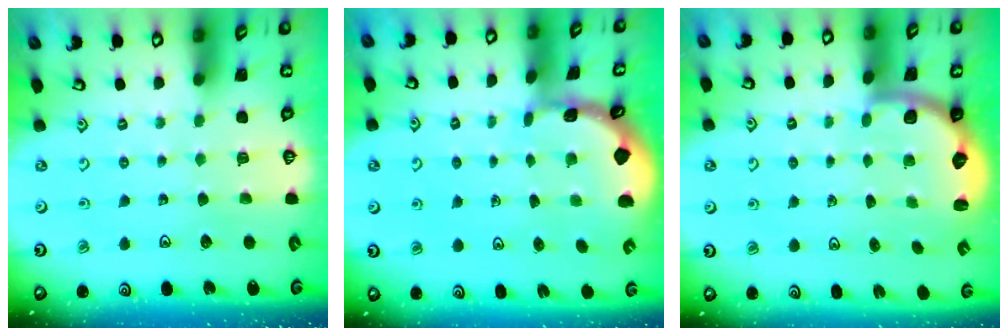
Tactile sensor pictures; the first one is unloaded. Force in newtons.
{"total": 1.0, "press": 0.9, "slide": 0.2}
{"total": 2.7, "press": 2.0, "slide": 1.7}